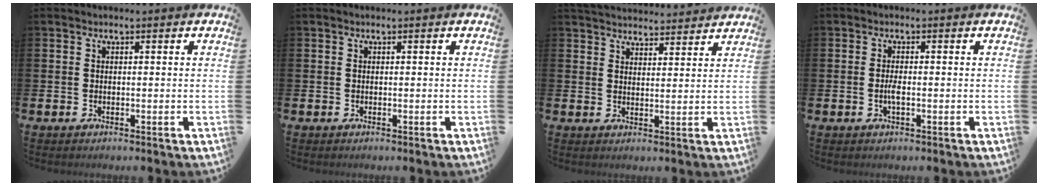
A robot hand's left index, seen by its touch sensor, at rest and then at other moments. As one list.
[{"total": 0.0}, {"total": 4.2, "force": [4.2, 0.7, 0.1], "torque": [-0.006, -0.026, 0.075]}, {"total": 1.5, "force": [-0.4, 0.4, 1.4], "torque": [-0.018, -0.002, -0.009]}]